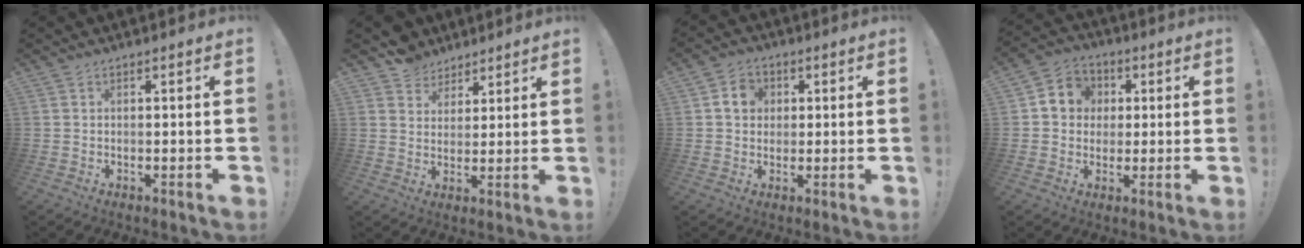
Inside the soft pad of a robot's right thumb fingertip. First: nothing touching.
{"total": 6.7, "force": [4.9, 4.5, -0.1], "torque": [-0.004, -0.037, 0.099]}
{"total": 6.6, "force": [1.5, 5.7, 2.9], "torque": [-0.045, 0.009, 0.031]}
{"total": 8.4, "force": [0.9, 7.9, 2.7], "torque": [-0.033, 0.007, 0.023]}